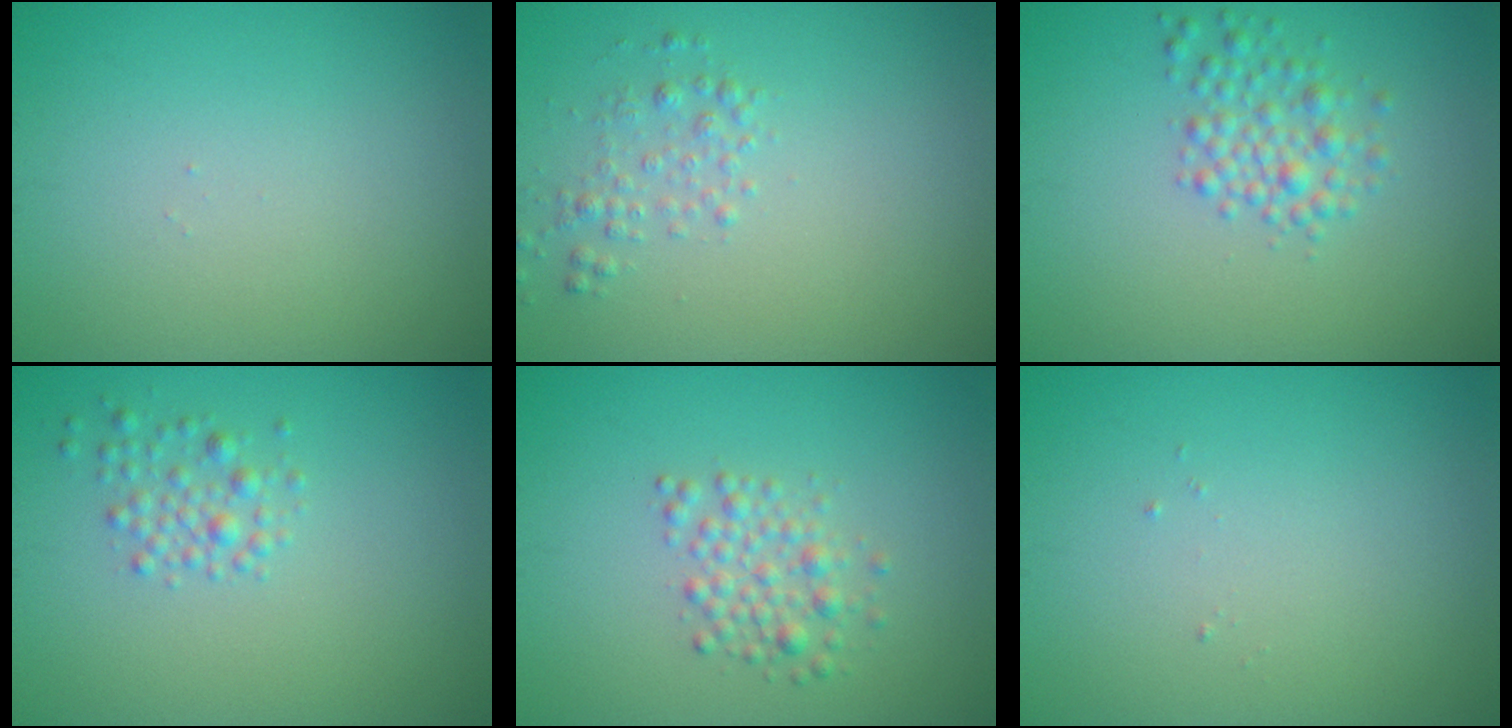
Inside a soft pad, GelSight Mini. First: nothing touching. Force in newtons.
{"total": 1.6, "press": 1.6, "slide": 0.1}
{"total": 2.6, "press": 2.6, "slide": 0.1}
{"total": 1.7, "press": 1.7, "slide": 0.1}
{"total": 2.3, "press": 2.3, "slide": 0.0}
{"total": 0.0}